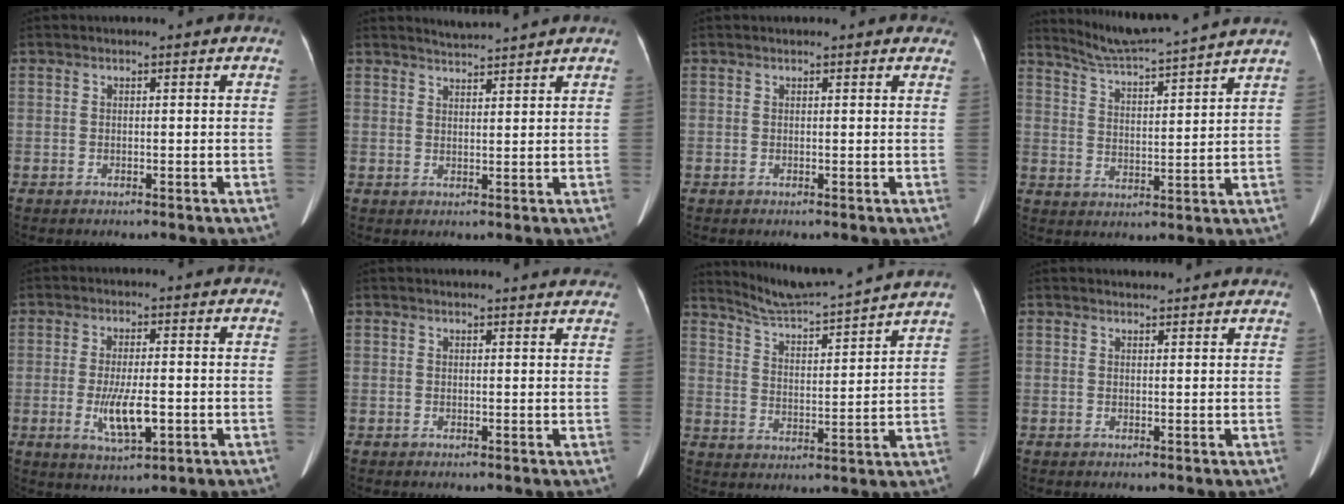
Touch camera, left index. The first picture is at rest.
{"total": 3.2, "force": [3.1, -0.9, 0.1], "torque": [-0.007, 0.005, 0.055]}
{"total": 3.3, "force": [2.9, 1.2, 1.0], "torque": [-0.004, 0.018, 0.023]}
{"total": 13.3, "force": [12.4, -1.5, 4.7], "torque": [-0.091, 0.000, 0.186]}
{"total": 6.3, "force": [-1.5, 1.6, 5.9], "torque": [-0.118, -0.013, -0.021]}
{"total": 10.8, "force": [10.3, 1.6, 2.7], "torque": [-0.013, 0.010, 0.098]}
{"total": 13.7, "force": [13.0, -1.6, 3.9], "torque": [-0.079, -0.006, 0.200]}
{"total": 3.9, "force": [3.8, 0.5, 0.5], "torque": [-0.012, 0.018, 0.042]}